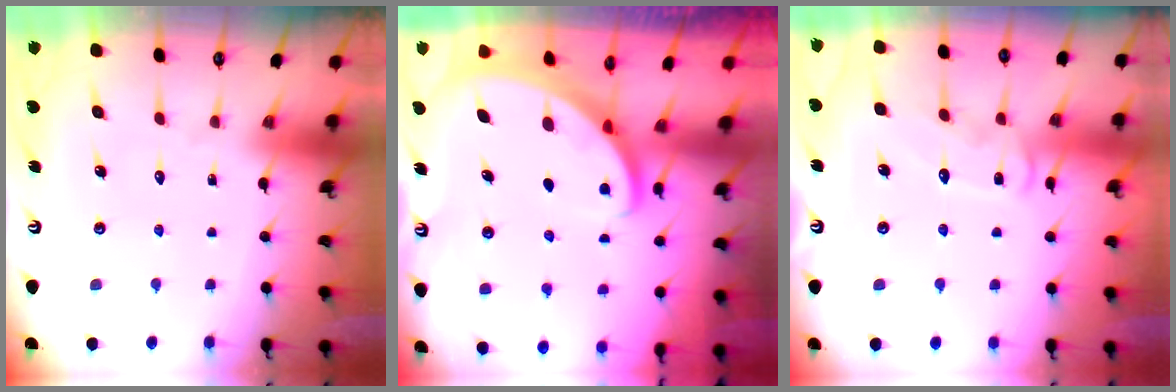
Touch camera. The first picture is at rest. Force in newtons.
{"total": 2.7, "press": 2.7, "slide": 0.3}
{"total": 9.2, "press": 9.2, "slide": 0.6}